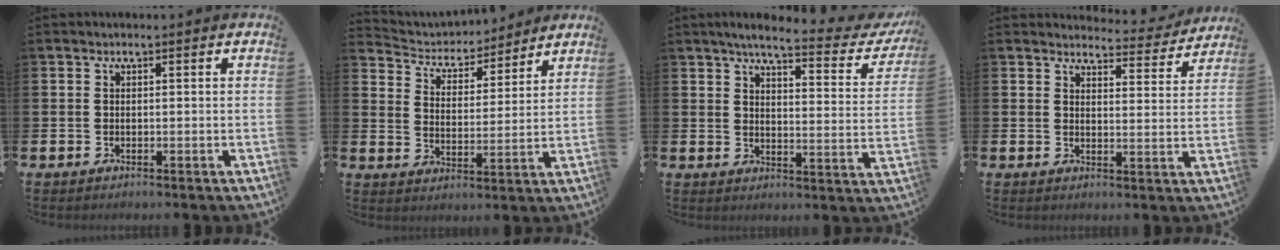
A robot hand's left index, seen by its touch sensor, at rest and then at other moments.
{"total": 4.8, "force": [4.6, 1.6, 0.2], "torque": [-0.034, -0.039, 0.076]}
{"total": 5.4, "force": [4.5, 0.8, 2.9], "torque": [-0.053, -0.038, 0.065]}
{"total": 3.7, "force": [3.6, 0.8, 0.3], "torque": [-0.001, -0.033, 0.058]}